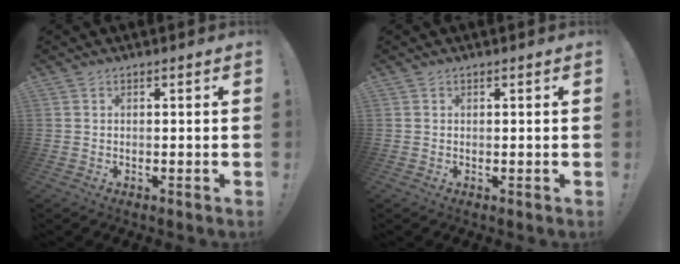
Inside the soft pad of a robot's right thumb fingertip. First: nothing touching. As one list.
[{"total": 0.0}]